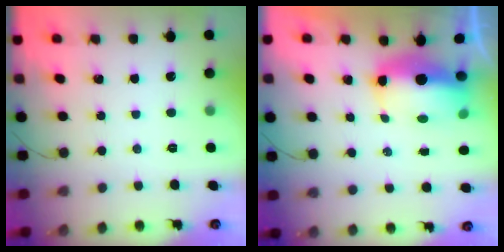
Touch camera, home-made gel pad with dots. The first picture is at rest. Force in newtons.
{"total": 10.1, "press": 9.9, "slide": 2.0}